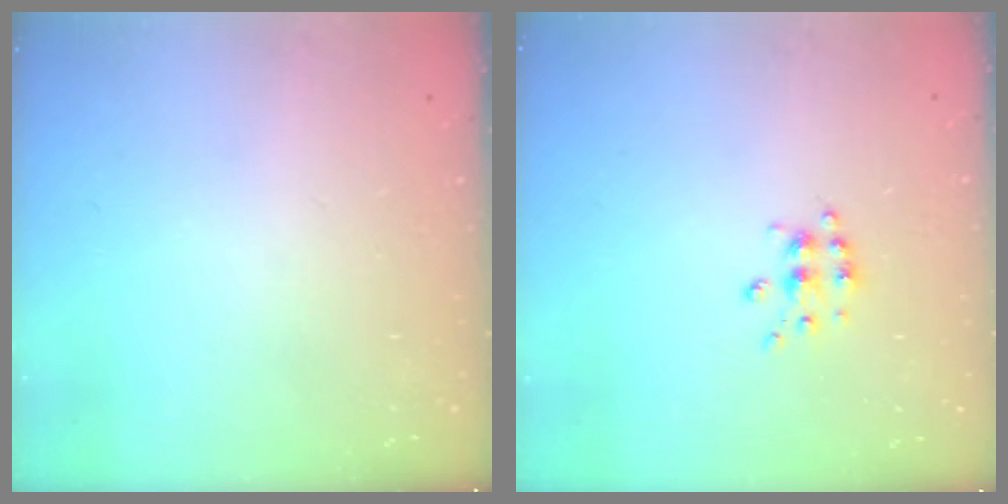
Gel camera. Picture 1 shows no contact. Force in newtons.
{"total": 5.3, "press": 5.2, "slide": 0.5}